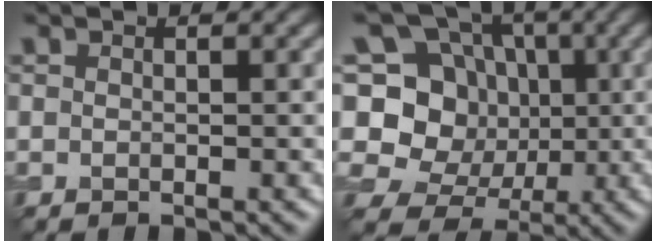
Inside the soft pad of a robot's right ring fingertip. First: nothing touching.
{"total": 11.0, "force": [0.5, 10.0, 4.7], "torque": [-0.119, 0.039, -0.021]}